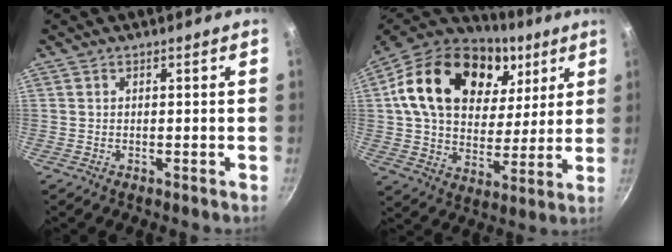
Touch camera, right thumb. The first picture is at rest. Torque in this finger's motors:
{"motor_torque": [2.09, 2.92, 0.51, -0.14, 0.63]}